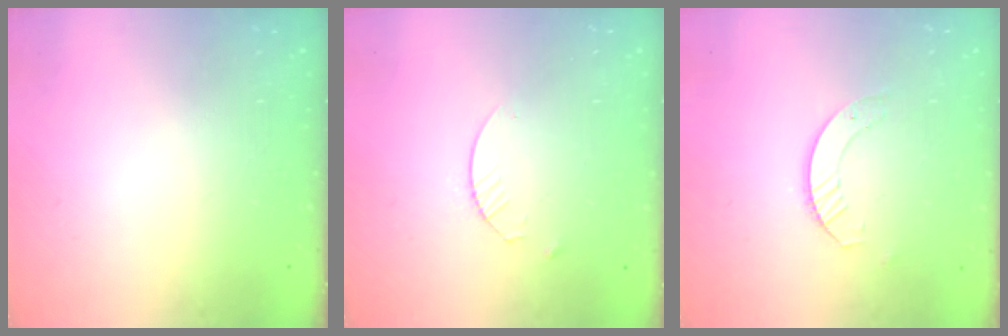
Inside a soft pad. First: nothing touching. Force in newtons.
{"total": 2.4, "press": 2.4, "slide": 0.3}
{"total": 3.8, "press": 3.8, "slide": 0.1}